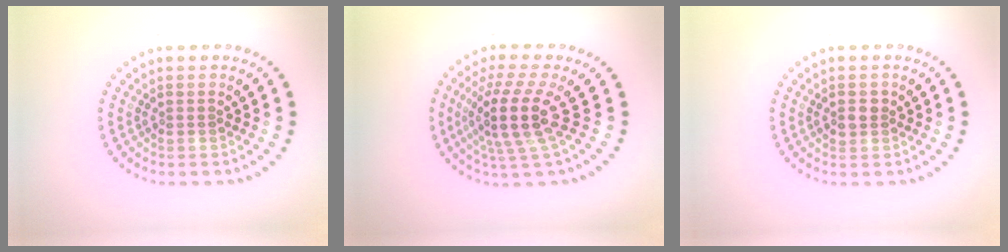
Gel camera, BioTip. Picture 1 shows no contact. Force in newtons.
{"total": 4.9, "press": 3.6, "slide": 3.3}
{"total": 1.3, "press": 1.3, "slide": 0.3}